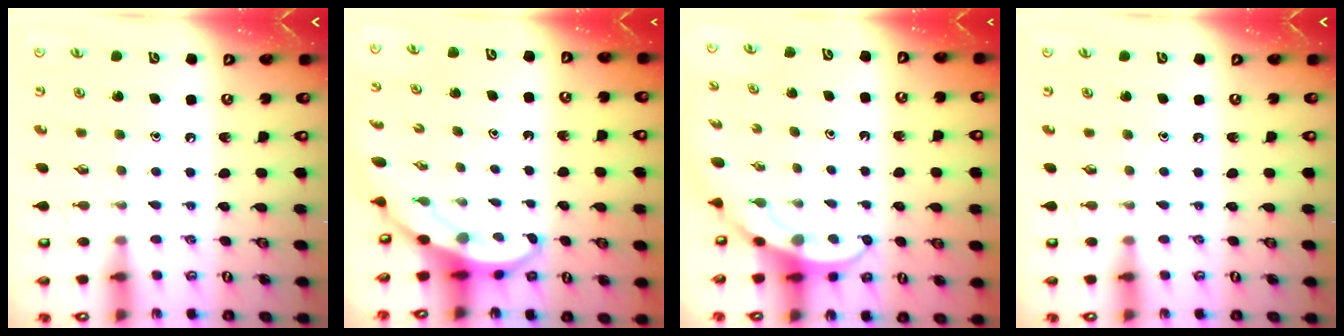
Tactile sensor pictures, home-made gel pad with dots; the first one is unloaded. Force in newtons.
{"total": 3.7, "press": 3.7, "slide": 0.3}
{"total": 4.0, "press": 4.0, "slide": 0.4}
{"total": 0.0}